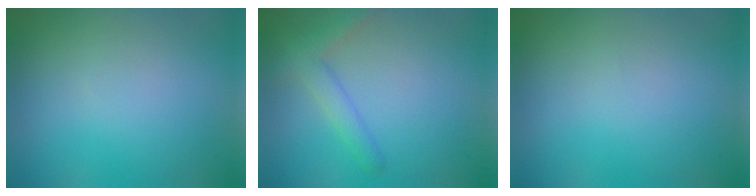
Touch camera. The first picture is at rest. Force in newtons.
{"total": 2.4, "press": 2.4, "slide": 0.2}
{"total": 0.0}